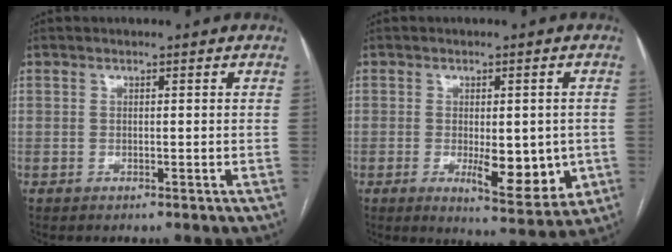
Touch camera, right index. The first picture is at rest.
{"total": 9.5, "force": [-1.8, 3.3, 8.7], "torque": [-0.112, -0.014, -0.016]}